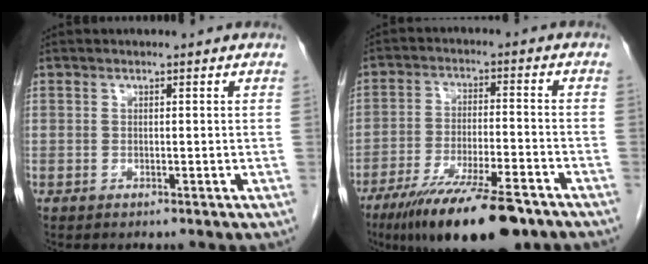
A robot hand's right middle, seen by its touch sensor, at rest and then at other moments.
{"total": 16.5, "force": [-11.9, 3.1, 11.0], "torque": [-0.171, -0.032, -0.195]}